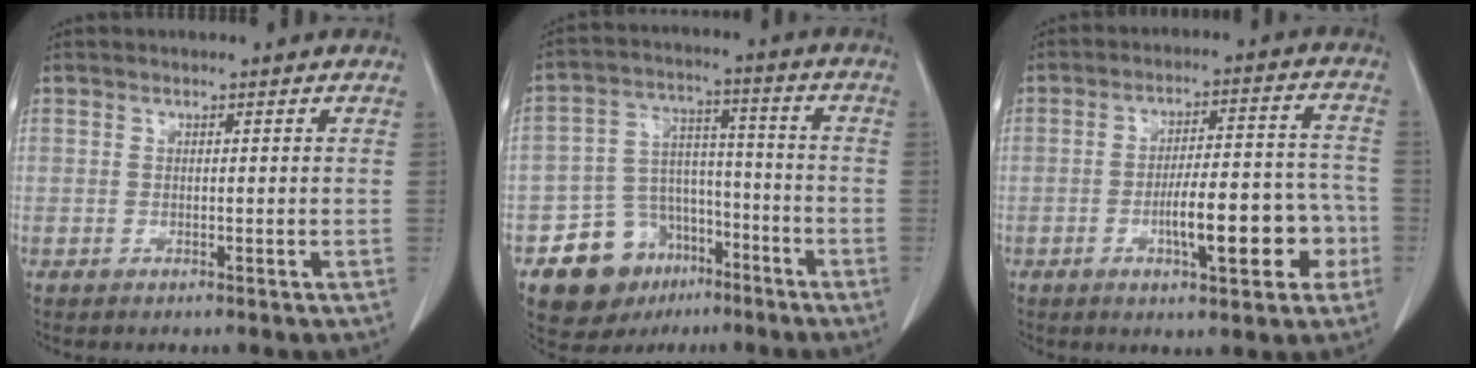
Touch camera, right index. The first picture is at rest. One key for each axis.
{"total": 12.4, "fx": -7.0, "fy": 8.8, "fz": 5.0, "tx": -0.086, "ty": 0.036, "tz": -0.106}
{"total": 11.2, "fx": -3.8, "fy": 3.0, "fz": 10.0, "tx": -0.149, "ty": 0.026, "tz": -0.055}